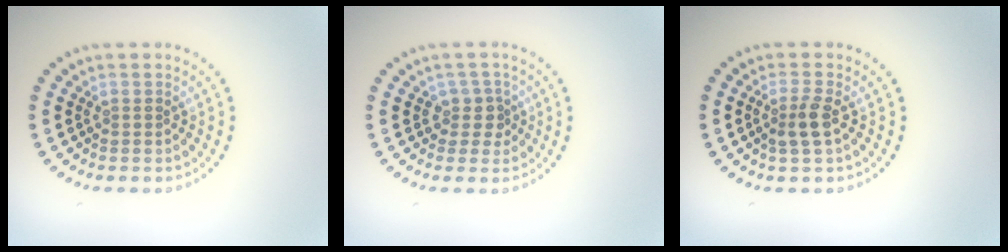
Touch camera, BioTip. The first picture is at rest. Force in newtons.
{"total": 2.0, "press": 1.6, "slide": 1.2}
{"total": 2.2, "press": 1.9, "slide": 1.0}